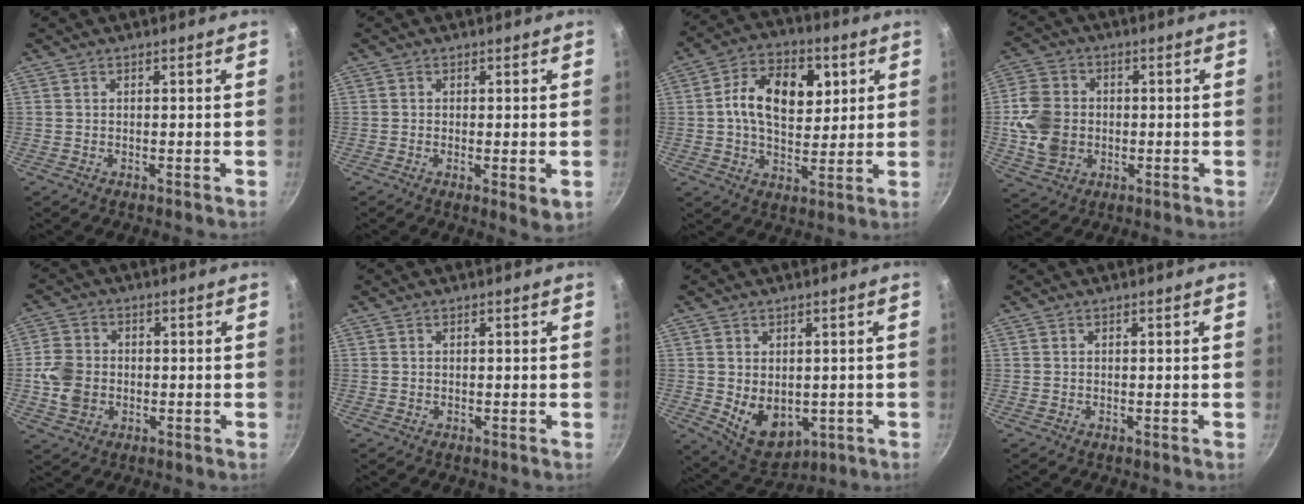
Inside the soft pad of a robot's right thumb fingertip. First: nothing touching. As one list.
[{"total": 3.6, "force": [-0.7, 1.0, 3.4], "torque": [-0.057, -0.012, -0.012]}, {"total": 14.9, "force": [3.3, 9.3, 11.2], "torque": [-0.156, 0.002, 0.050]}, {"total": 11.0, "force": [-0.9, 8.9, 6.4], "torque": [-0.115, 0.008, -0.016]}, {"total": 7.5, "force": [-1.1, 6.0, 4.3], "torque": [-0.074, 0.009, -0.022]}, {"total": 0.0}, {"total": 9.1, "force": [-1.4, 6.4, 6.4], "torque": [-0.076, -0.008, 0.002]}, {"total": 0.0}]